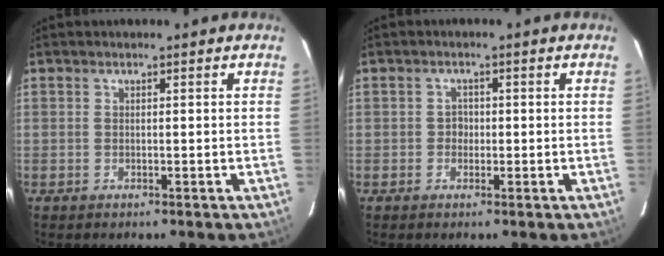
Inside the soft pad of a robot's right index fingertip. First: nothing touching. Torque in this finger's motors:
{"motor_torque": [0.28, 0.56, 0.06, 0.00]}